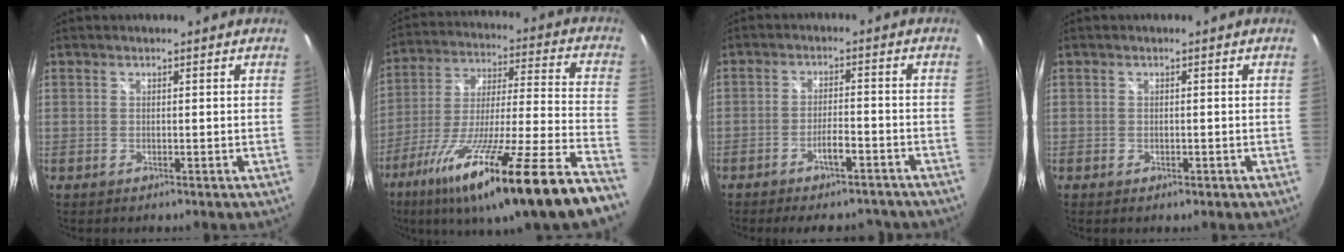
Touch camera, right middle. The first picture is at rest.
{"total": 28.2, "force": [-19.3, -0.6, 20.5], "torque": [-0.325, -0.087, -0.312]}
{"total": 8.3, "force": [-7.1, 2.2, 3.7], "torque": [-0.074, 0.006, -0.095]}
{"total": 0.8, "force": [-0.3, 0.5, 0.4], "torque": [-0.006, -0.002, -0.006]}